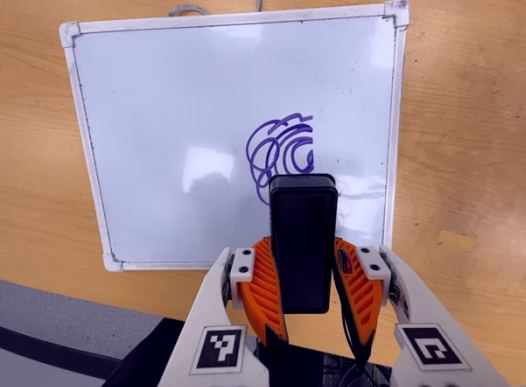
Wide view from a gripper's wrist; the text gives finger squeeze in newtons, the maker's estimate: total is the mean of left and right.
{"total": 8.6, "left": 6.7, "right": 10.6}